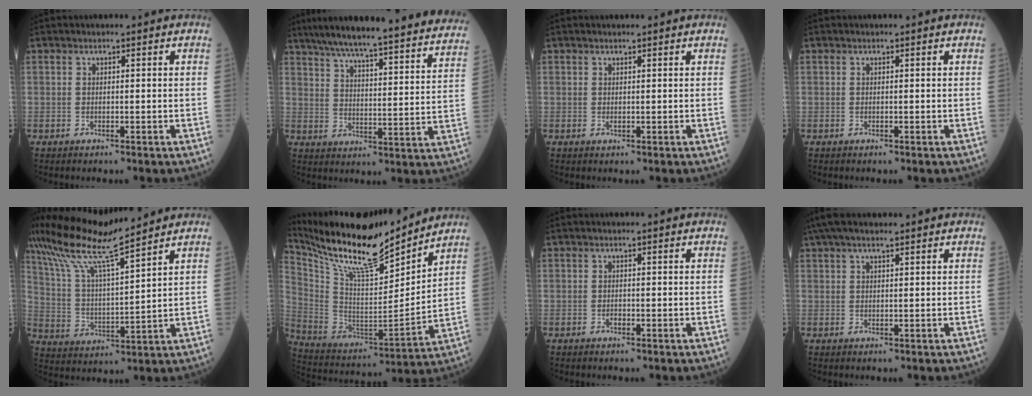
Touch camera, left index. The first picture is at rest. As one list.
[{"total": 31.4, "force": [28.2, 2.2, 13.6], "torque": [-0.208, -0.057, 0.353]}, {"total": 0.7, "force": [0.5, 0.2, 0.4], "torque": [-0.009, 0.002, 0.009]}, {"total": 0.0}, {"total": 13.6, "force": [11.5, -0.4, 7.2], "torque": [-0.152, 0.016, 0.221]}, {"total": 20.4, "force": [18.2, 2.2, 8.9], "torque": [-0.182, -0.018, 0.321]}, {"total": 0.0}, {"total": 7.4, "force": [6.0, 1.1, 4.2], "torque": [-0.073, 0.044, 0.104]}]